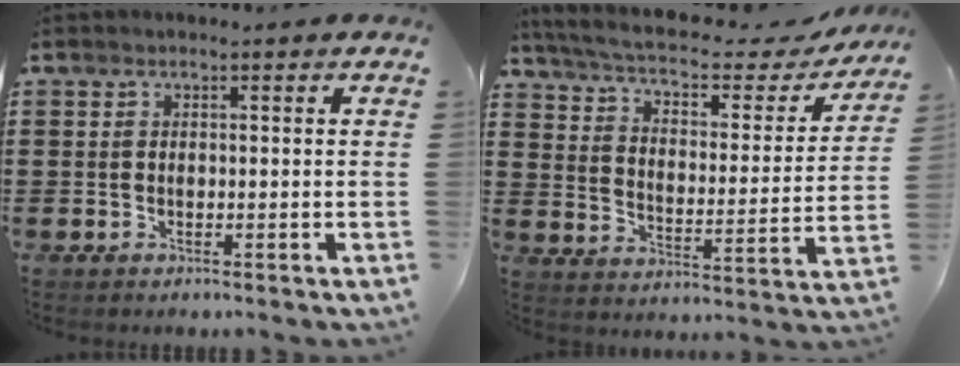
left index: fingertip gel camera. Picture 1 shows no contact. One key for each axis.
{"total": 5.2, "fx": 4.0, "fy": 1.3, "fz": 3.1, "tx": -0.078, "ty": -0.027, "tz": 0.062}